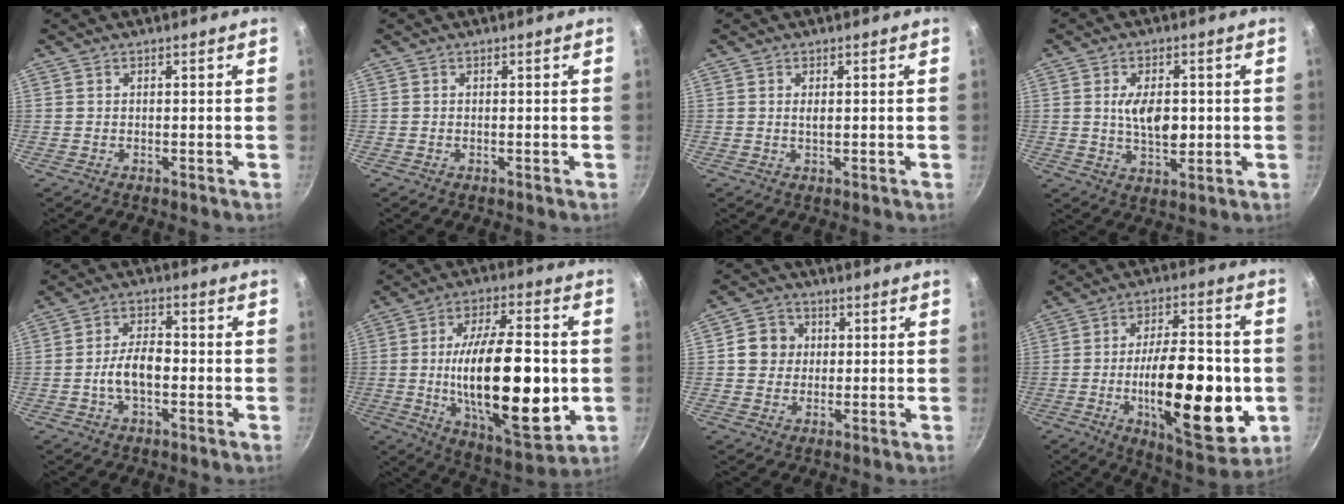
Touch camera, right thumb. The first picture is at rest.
{"total": 0.0}
{"total": 1.3, "force": [0.2, 0.4, 1.2], "torque": [-0.022, -0.001, 0.004]}
{"total": 8.2, "force": [0.3, 4.5, 6.9], "torque": [-0.102, -0.010, 0.006]}
{"total": 7.2, "force": [-1.5, 3.9, 5.9], "torque": [-0.096, 0.027, -0.031]}
{"total": 26.8, "force": [-2.0, 11.1, 24.3], "torque": [-0.389, -0.005, -0.026]}
{"total": 6.4, "force": [0.9, 5.8, 2.3], "torque": [-0.007, 0.007, 0.005]}
{"total": 24.7, "force": [-4.6, 10.4, 22.0], "torque": [-0.307, 0.006, -0.063]}